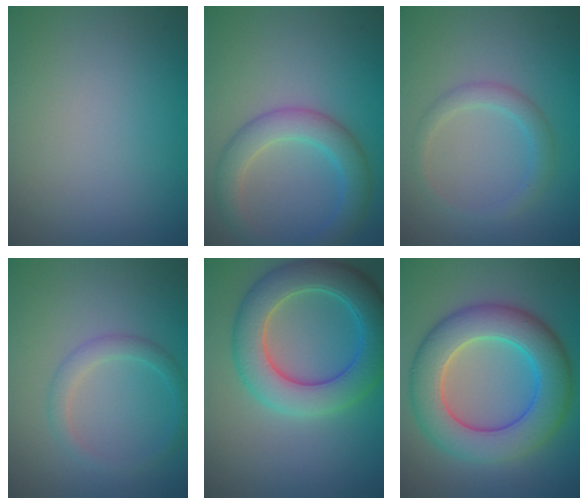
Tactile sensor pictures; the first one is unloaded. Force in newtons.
{"total": 4.4, "press": 4.4, "slide": 0.0}
{"total": 2.0, "press": 2.0, "slide": 0.2}
{"total": 2.0, "press": 2.0, "slide": 0.2}
{"total": 7.6, "press": 7.6, "slide": 0.2}
{"total": 9.1, "press": 9.1, "slide": 0.3}